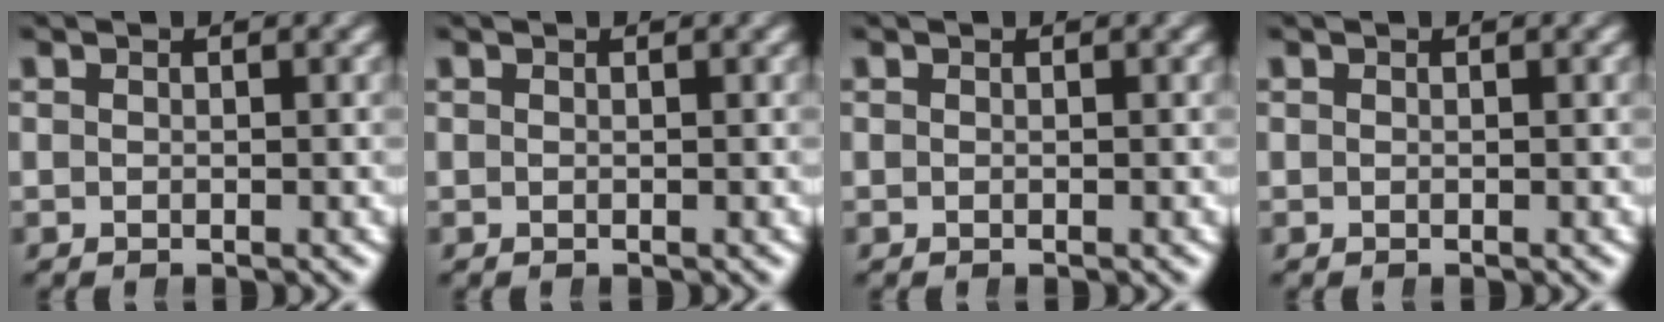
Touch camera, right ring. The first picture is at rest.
{"total": 0.0}
{"total": 0.0}
{"total": 0.0}